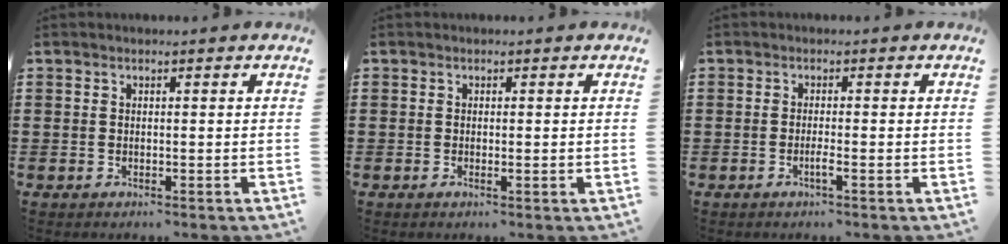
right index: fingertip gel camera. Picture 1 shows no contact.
{"total": 0.7, "force": [-0.1, 0.0, 0.7], "torque": [-0.011, -0.004, -0.001]}
{"total": 1.9, "force": [-0.9, 0.0, 1.7], "torque": [-0.029, -0.002, -0.017]}